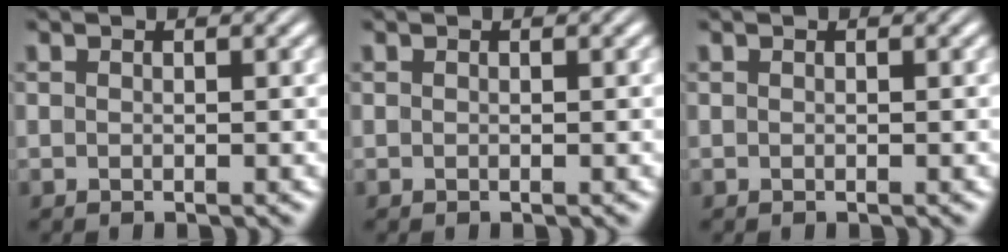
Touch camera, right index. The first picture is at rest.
{"total": 0.0}
{"total": 0.0}